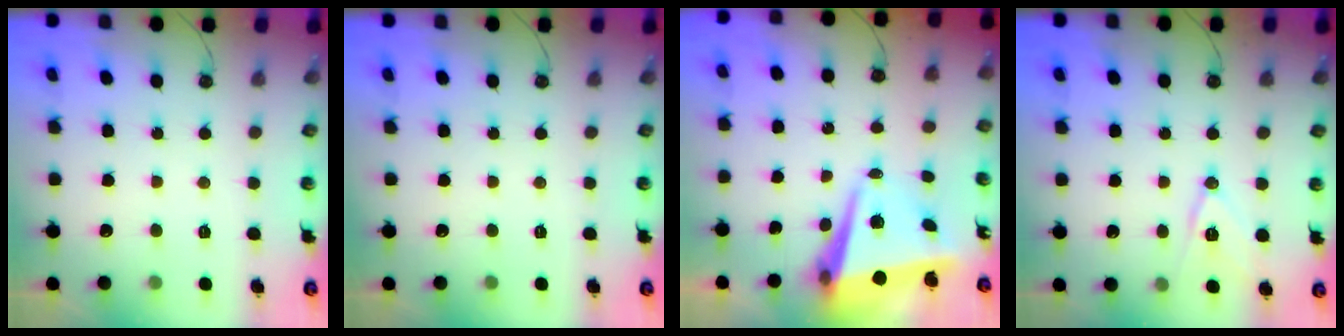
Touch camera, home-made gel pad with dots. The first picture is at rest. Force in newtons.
{"total": 0.0}
{"total": 8.1, "press": 7.8, "slide": 2.3}
{"total": 11.1, "press": 10.6, "slide": 3.4}